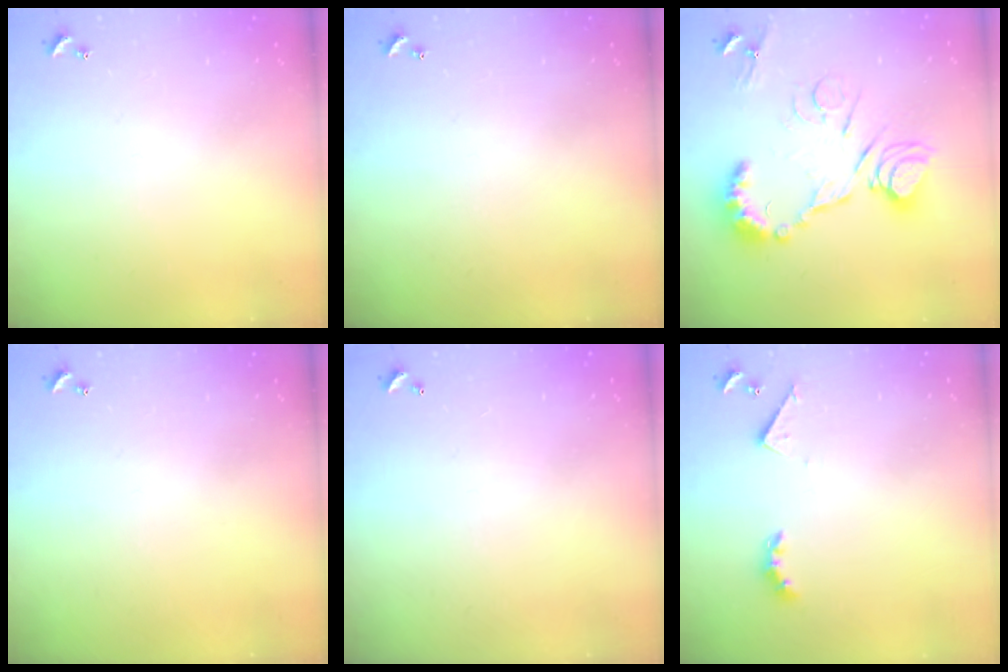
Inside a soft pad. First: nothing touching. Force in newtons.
{"total": 0.0}
{"total": 15.6, "press": 15.5, "slide": 1.7}
{"total": 0.0}
{"total": 2.9, "press": 2.9, "slide": 0.1}
{"total": 3.5, "press": 3.4, "slide": 0.7}